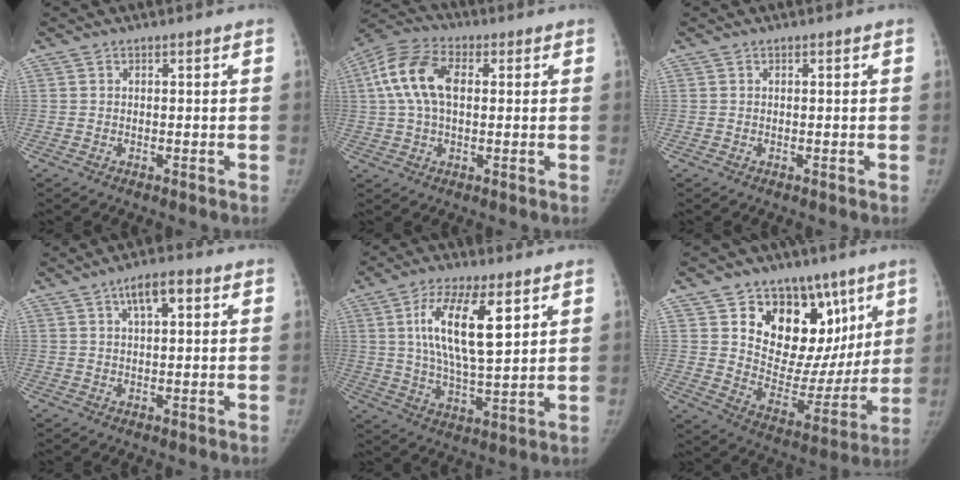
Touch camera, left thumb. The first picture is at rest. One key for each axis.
{"total": 12.3, "fx": 2.1, "fy": 7.4, "fz": 9.6, "tx": -0.198, "ty": 0.026, "tz": 0.033}
{"total": 0.0}
{"total": 5.5, "fx": 2.1, "fy": 2.2, "fz": 4.5, "tx": -0.065, "ty": 0.007, "tz": 0.031}
{"total": 14.8, "fx": 5.2, "fy": 5.4, "fz": 12.8, "tx": -0.219, "ty": -0.019, "tz": 0.094}
{"total": 21.8, "fx": 9.3, "fy": 15.2, "fz": 12.5, "tx": -0.111, "ty": -0.027, "tz": 0.152}